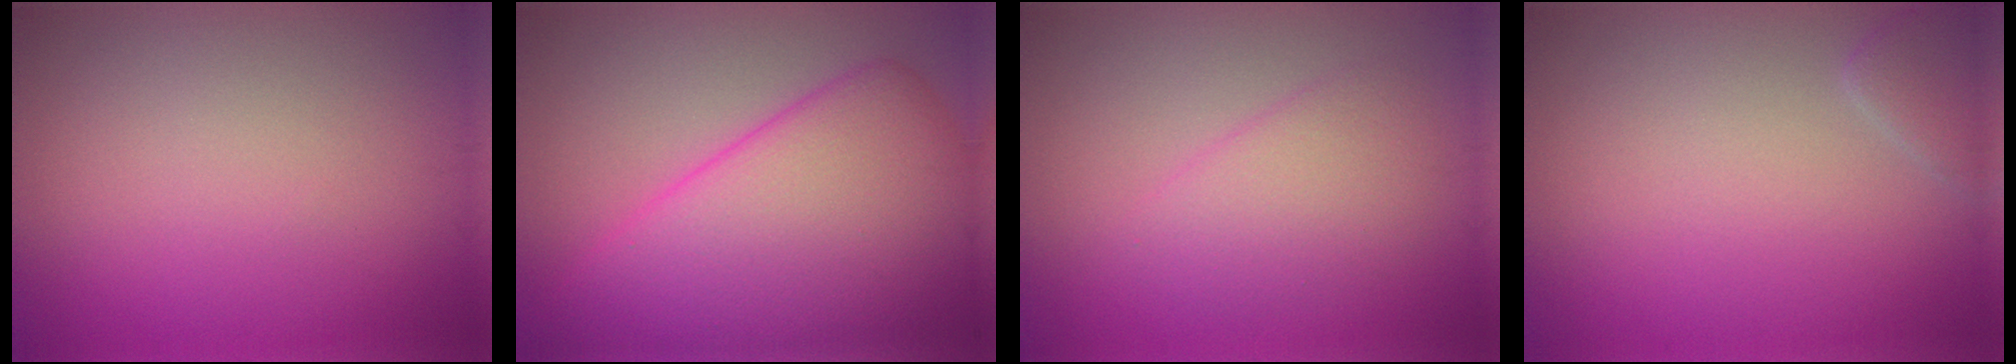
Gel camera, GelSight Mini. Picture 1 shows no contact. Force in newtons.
{"total": 12.0, "press": 12.0, "slide": 0.2}
{"total": 2.9, "press": 2.9, "slide": 0.2}
{"total": 1.7, "press": 1.7, "slide": 0.1}